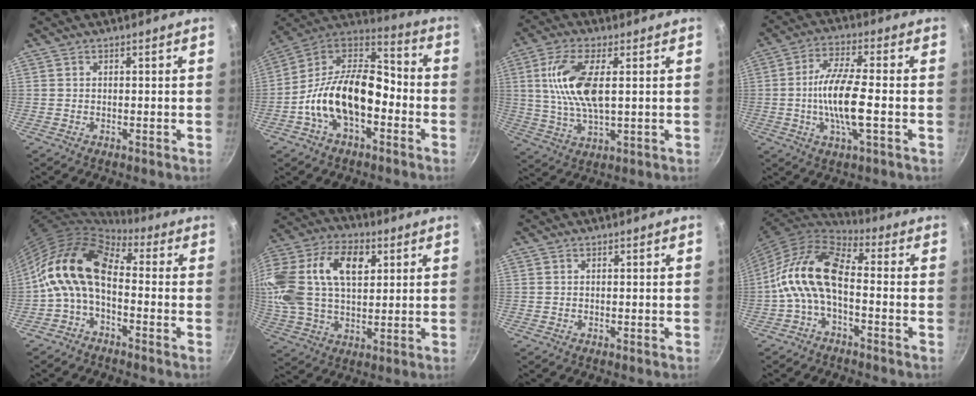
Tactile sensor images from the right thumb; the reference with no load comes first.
{"total": 19.5, "force": [-5.2, 11.3, 15.0], "torque": [-0.238, 0.062, -0.110]}
{"total": 12.2, "force": [2.3, 4.9, 10.9], "torque": [-0.218, -0.001, 0.044]}
{"total": 11.4, "force": [-1.7, 2.8, 10.9], "torque": [-0.211, 0.016, -0.040]}
{"total": 12.0, "force": [-1.3, 7.1, 9.6], "torque": [-0.163, 0.040, -0.040]}
{"total": 23.4, "force": [6.5, 14.5, 17.1], "torque": [-0.354, 0.017, 0.109]}
{"total": 0.0}
{"total": 12.4, "force": [-2.3, 6.5, 10.4], "torque": [-0.198, 0.042, -0.060]}